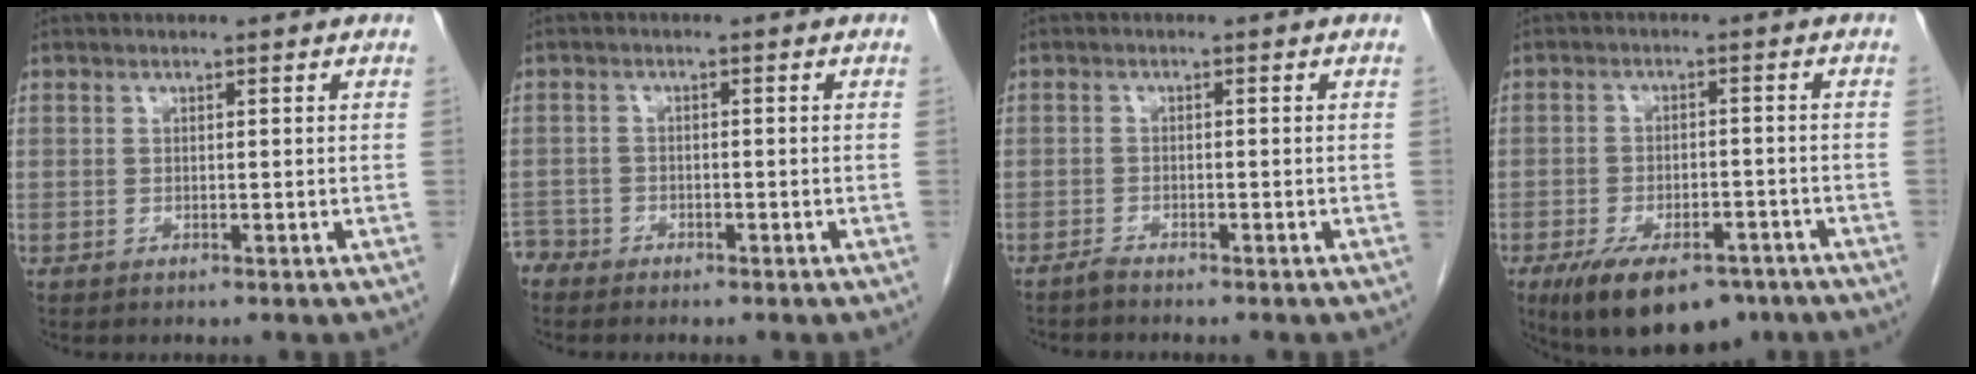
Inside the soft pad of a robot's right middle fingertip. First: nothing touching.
{"total": 2.4, "force": [-2.2, 0.9, -0.4], "torque": [0.007, 0.000, -0.045]}
{"total": 1.1, "force": [-1.1, -0.1, 0.1], "torque": [-0.008, -0.002, -0.021]}
{"total": 12.6, "force": [-8.6, 5.4, 7.4], "torque": [-0.122, -0.005, -0.130]}